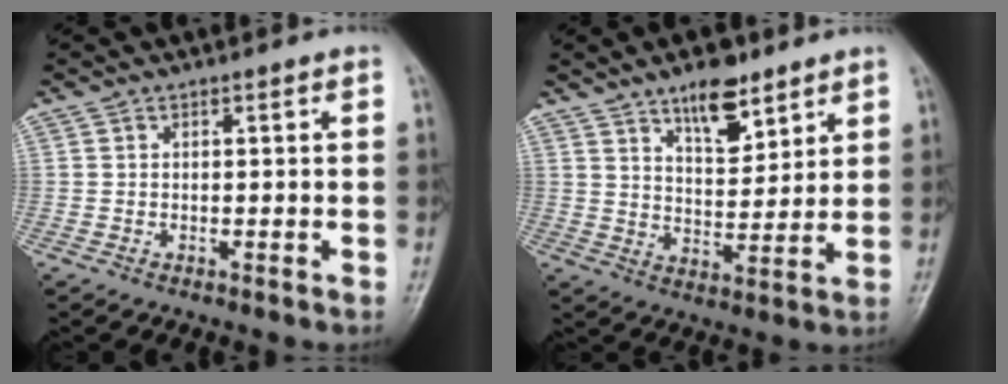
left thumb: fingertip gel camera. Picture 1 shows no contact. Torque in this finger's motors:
{"motor_torque": [-0.21, 0.05, -0.26, -0.23, 0.07]}